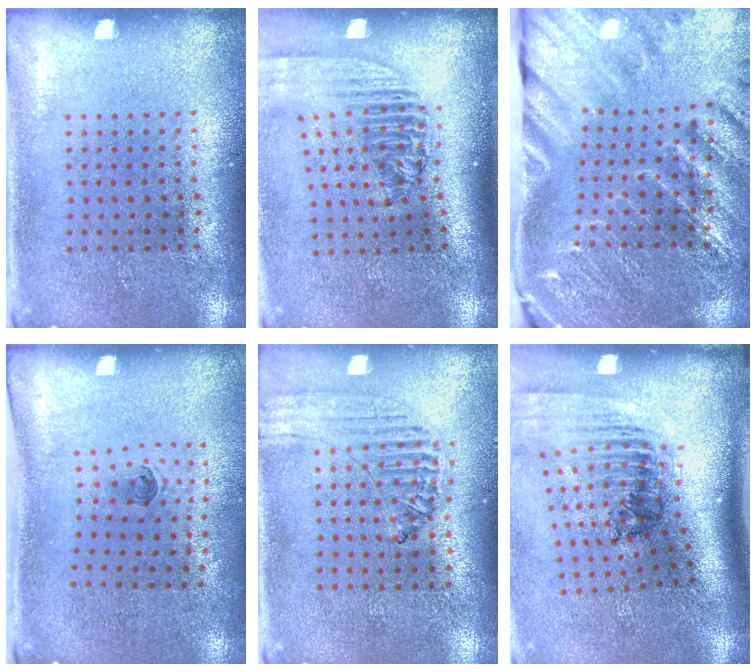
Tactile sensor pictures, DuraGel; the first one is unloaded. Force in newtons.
{"total": 2.3, "press": 1.7, "slide": 1.5}
{"total": 2.9, "press": 2.9, "slide": 0.5}
{"total": 0.5, "press": 0.3, "slide": 0.4}
{"total": 0.5, "press": 0.5, "slide": 0.2}
{"total": 2.4, "press": 1.7, "slide": 1.7}